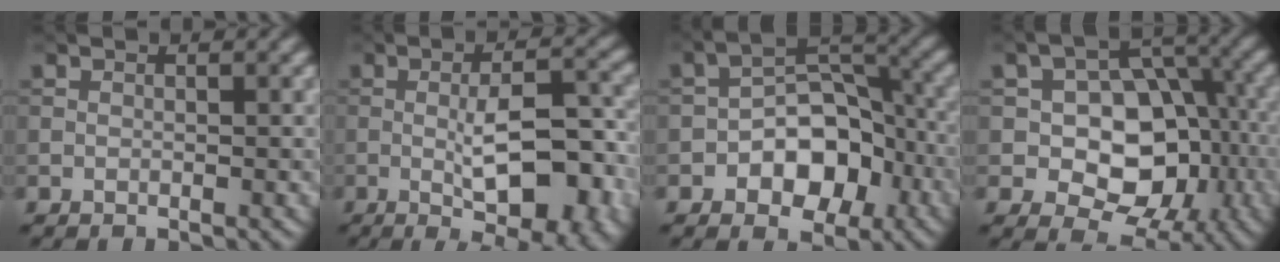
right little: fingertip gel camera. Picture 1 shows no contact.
{"total": 9.7, "force": [-2.2, 3.2, 8.9], "torque": [-0.129, -0.004, -0.028]}
{"total": 7.4, "force": [-2.9, 4.8, 4.8], "torque": [-0.051, 0.010, -0.057]}
{"total": 10.2, "force": [-1.9, 7.0, 7.2], "torque": [-0.085, 0.011, -0.037]}